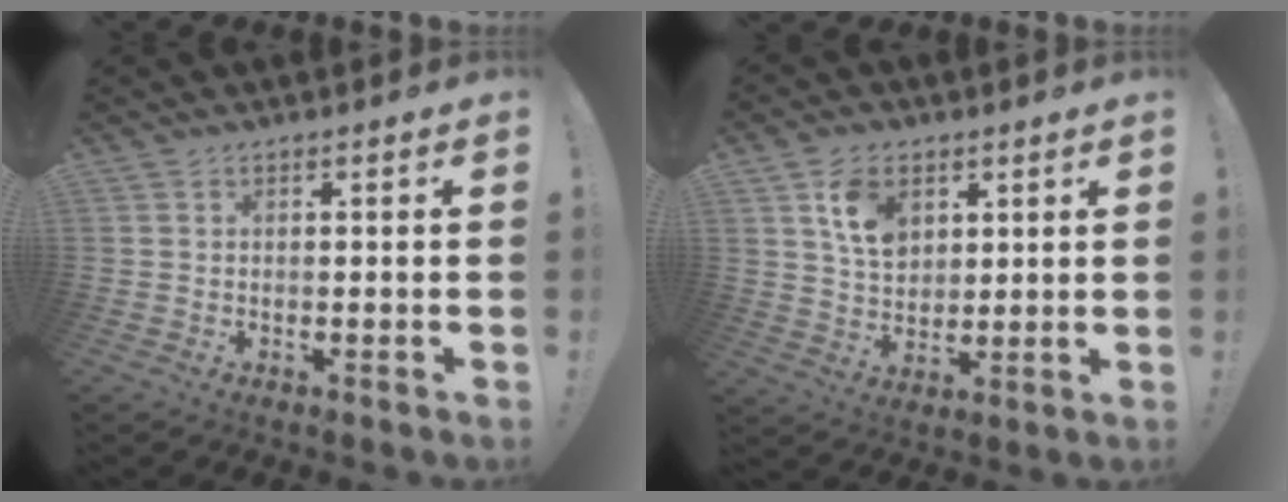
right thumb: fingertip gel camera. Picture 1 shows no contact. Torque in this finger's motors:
{"motor_torque": [1.67, 1.72, 0.39, -0.60, 0.06]}